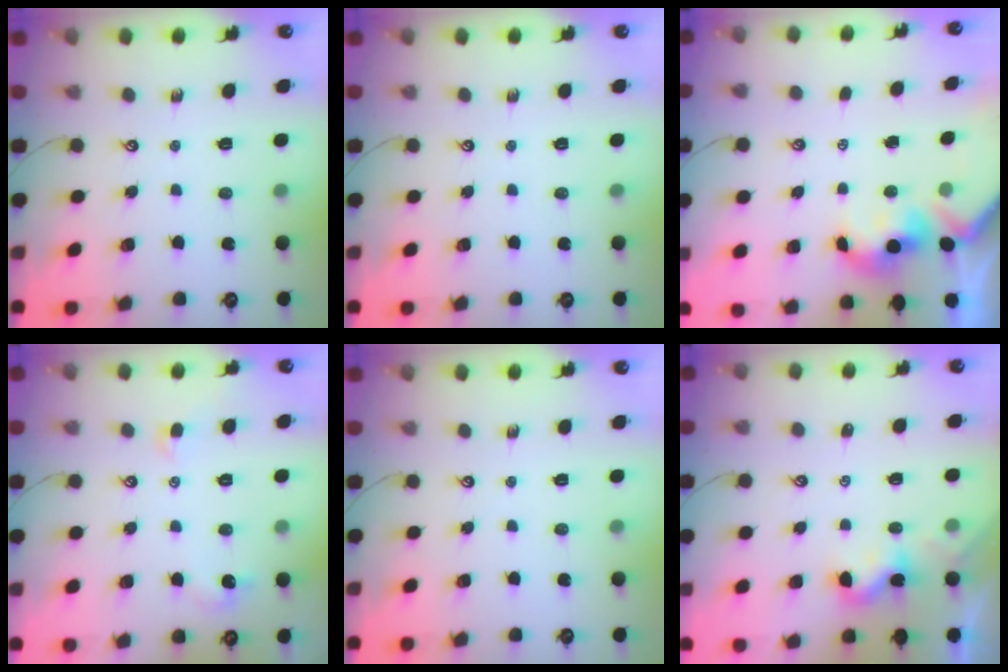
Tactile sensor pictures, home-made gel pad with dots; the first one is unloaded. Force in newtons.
{"total": 0.0}
{"total": 0.5, "press": 0.4, "slide": 0.4}
{"total": 2.5, "press": 2.4, "slide": 0.9}
{"total": 0.0}
{"total": 1.0, "press": 0.9, "slide": 0.5}